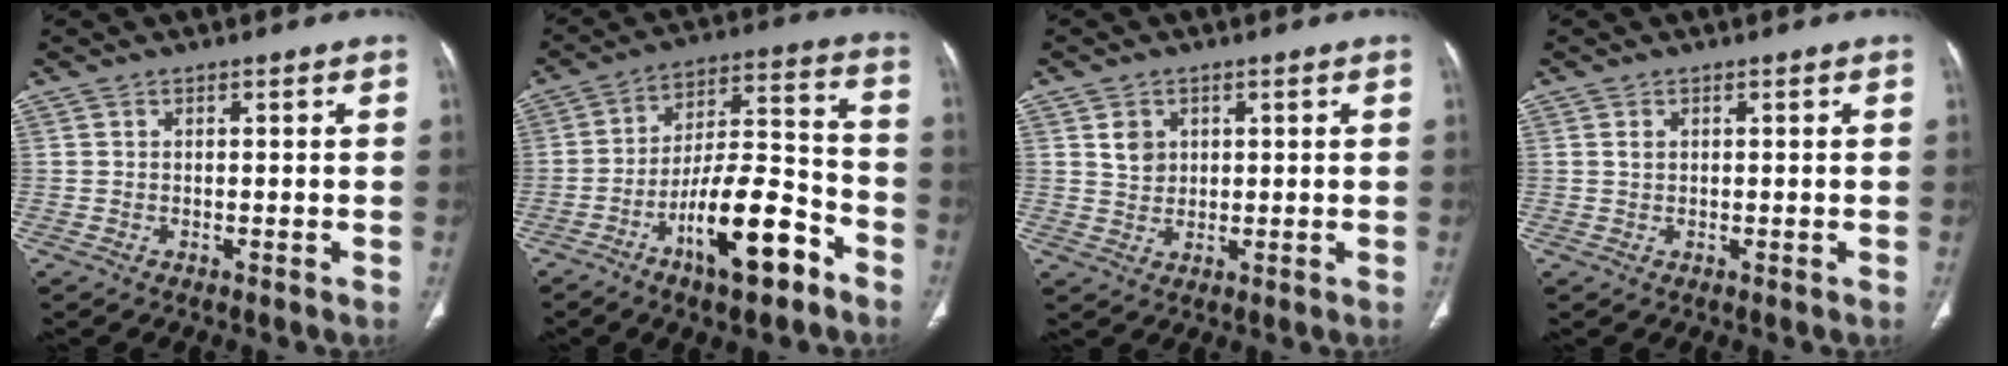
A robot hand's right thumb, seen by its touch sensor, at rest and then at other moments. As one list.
[{"total": 16.7, "force": [-9.0, 5.5, 12.9], "torque": [-0.204, 0.070, -0.147]}, {"total": 3.5, "force": [1.3, 2.9, 1.4], "torque": [-0.010, -0.010, 0.028]}, {"total": 0.9, "force": [0.3, 0.6, 0.6], "torque": [-0.008, 0.001, 0.009]}]